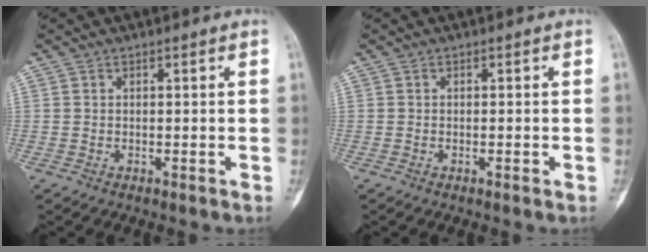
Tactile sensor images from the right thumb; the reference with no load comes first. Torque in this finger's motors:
{"motor_torque": [-0.48, -0.33, -0.08, 0.42, -0.06]}